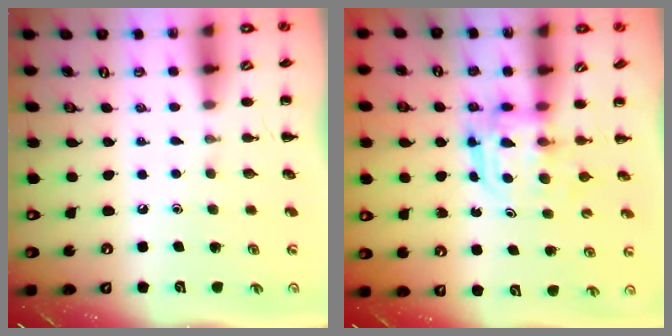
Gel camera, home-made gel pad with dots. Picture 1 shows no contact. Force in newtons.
{"total": 3.2, "press": 3.2, "slide": 0.2}